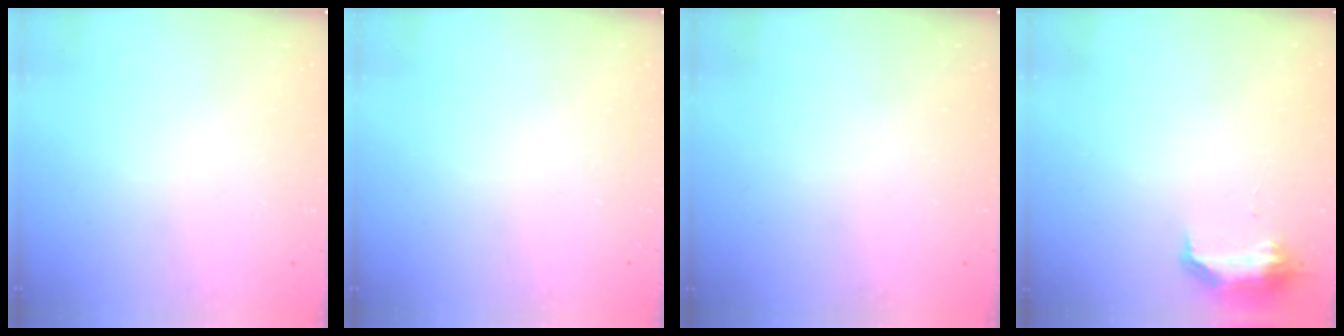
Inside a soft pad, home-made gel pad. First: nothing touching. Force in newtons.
{"total": 0.0}
{"total": 0.0}
{"total": 8.5, "press": 8.4, "slide": 0.9}